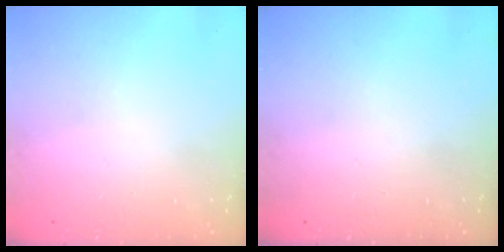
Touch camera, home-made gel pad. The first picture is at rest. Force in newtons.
{"total": 0.0}